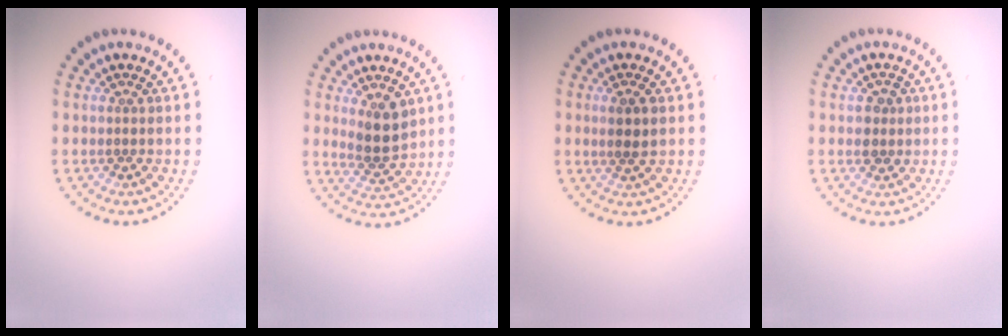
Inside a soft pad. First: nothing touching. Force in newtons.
{"total": 3.5, "press": 3.2, "slide": 1.3}
{"total": 2.0, "press": 1.8, "slide": 0.8}
{"total": 1.7, "press": 1.6, "slide": 0.3}